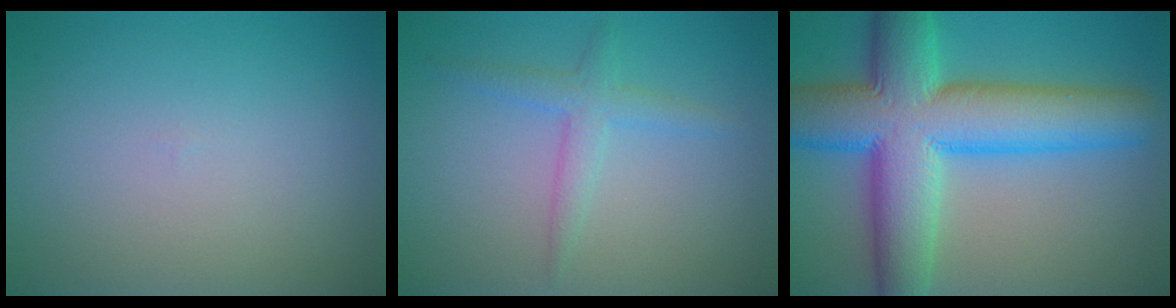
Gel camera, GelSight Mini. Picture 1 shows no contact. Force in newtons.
{"total": 2.2, "press": 2.2, "slide": 0.1}
{"total": 12.6, "press": 12.6, "slide": 0.5}